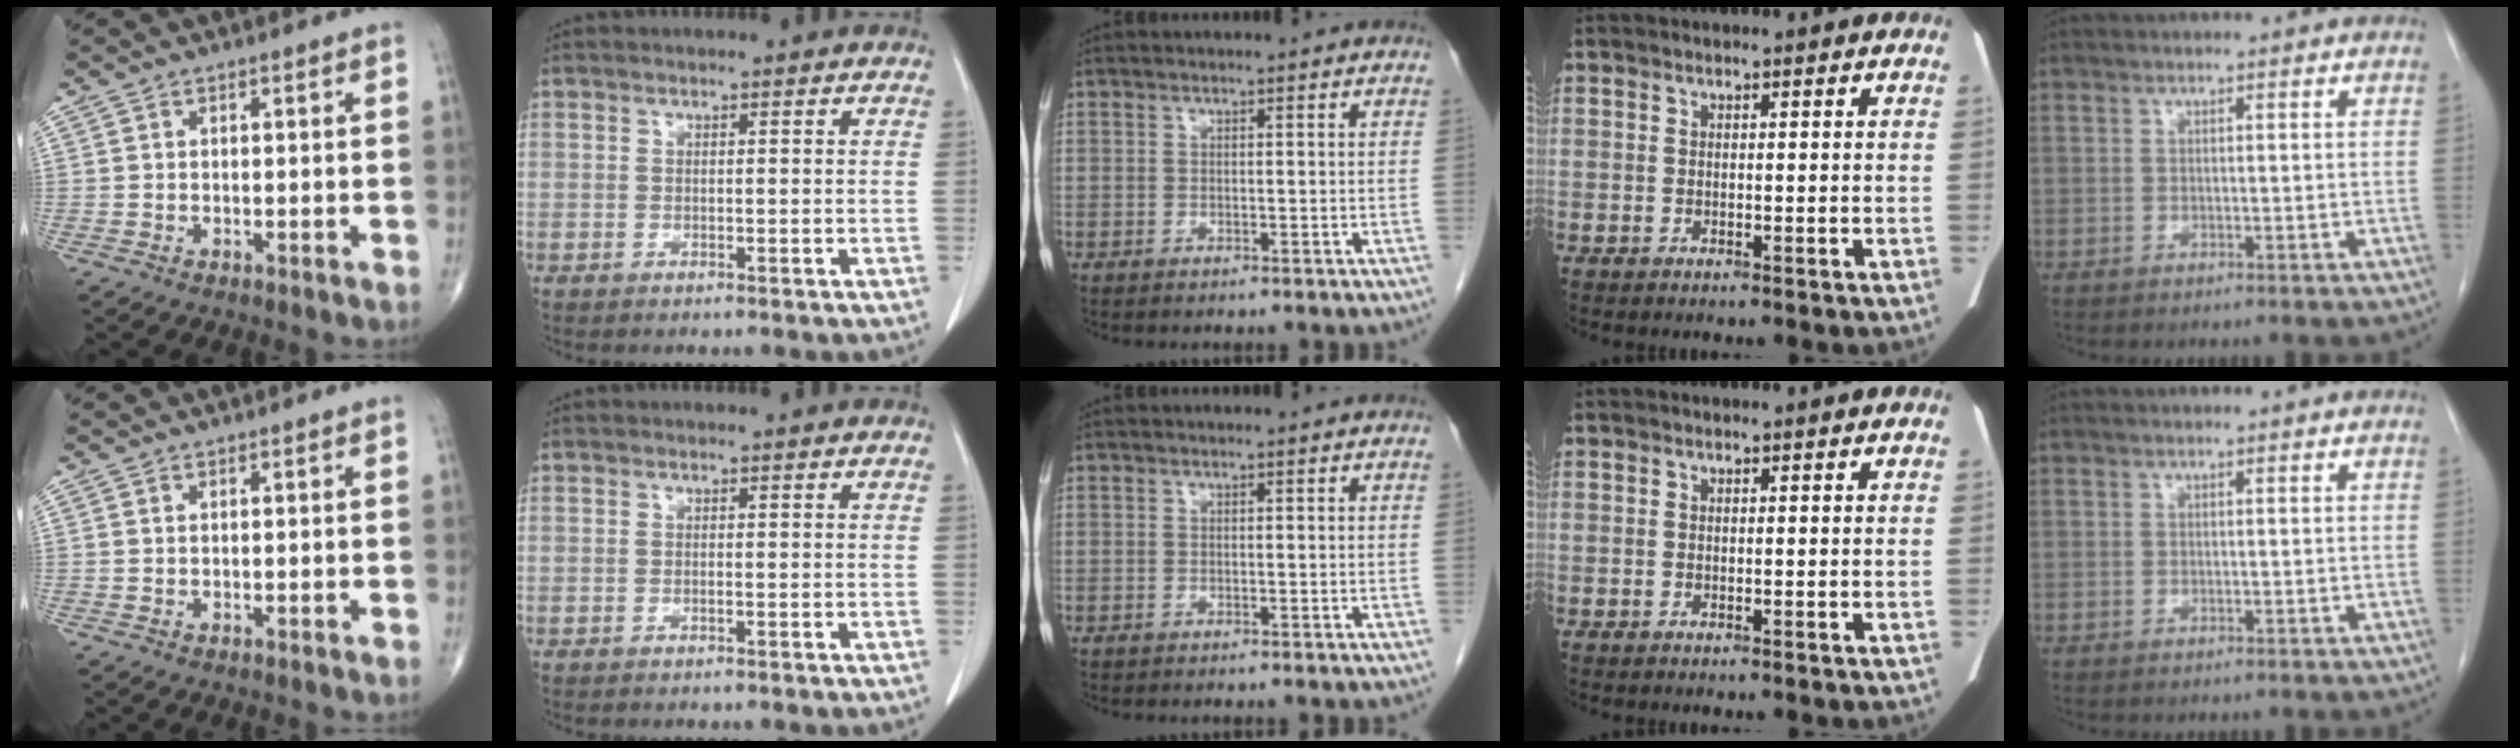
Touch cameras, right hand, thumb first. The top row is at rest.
{}